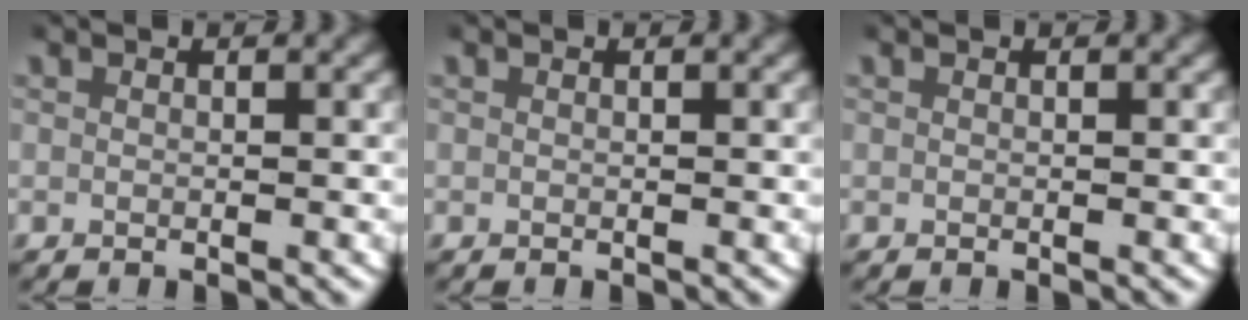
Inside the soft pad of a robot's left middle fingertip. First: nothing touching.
{"total": 0.0}
{"total": 0.0}